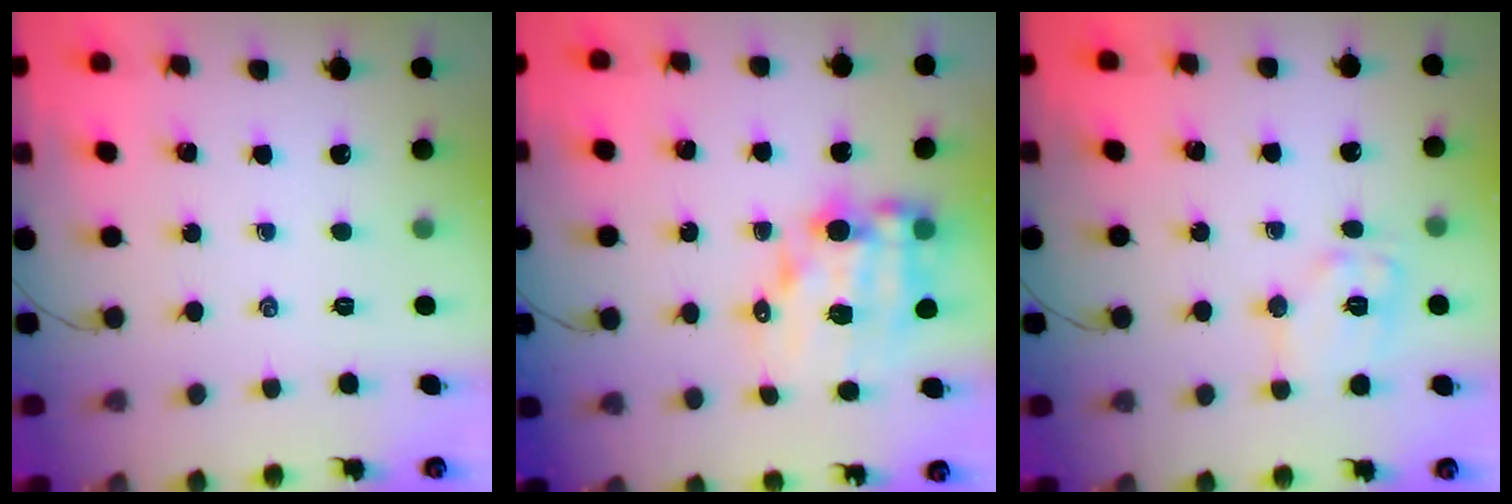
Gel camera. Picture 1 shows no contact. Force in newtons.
{"total": 11.7, "press": 11.3, "slide": 2.9}
{"total": 9.8, "press": 9.8, "slide": 0.4}